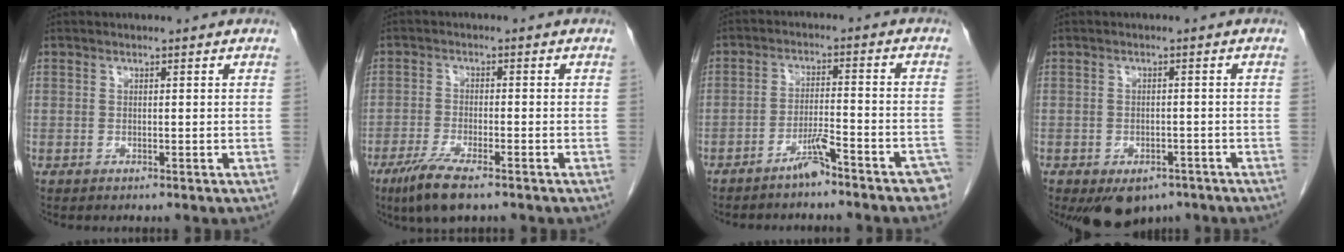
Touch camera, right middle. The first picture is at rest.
{"total": 7.0, "force": [-4.8, 1.1, 5.0], "torque": [-0.101, -0.019, -0.080]}
{"total": 5.8, "force": [-4.6, 0.7, 3.5], "torque": [-0.046, 0.015, -0.072]}
{"total": 6.9, "force": [-4.8, 3.9, 3.1], "torque": [-0.040, -0.003, -0.065]}